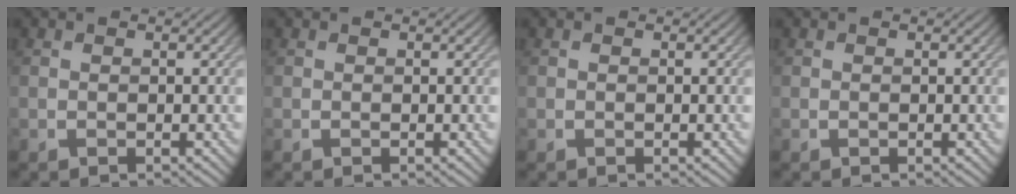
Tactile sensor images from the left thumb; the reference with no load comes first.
{"total": 0.0}
{"total": 0.0}
{"total": 0.0}